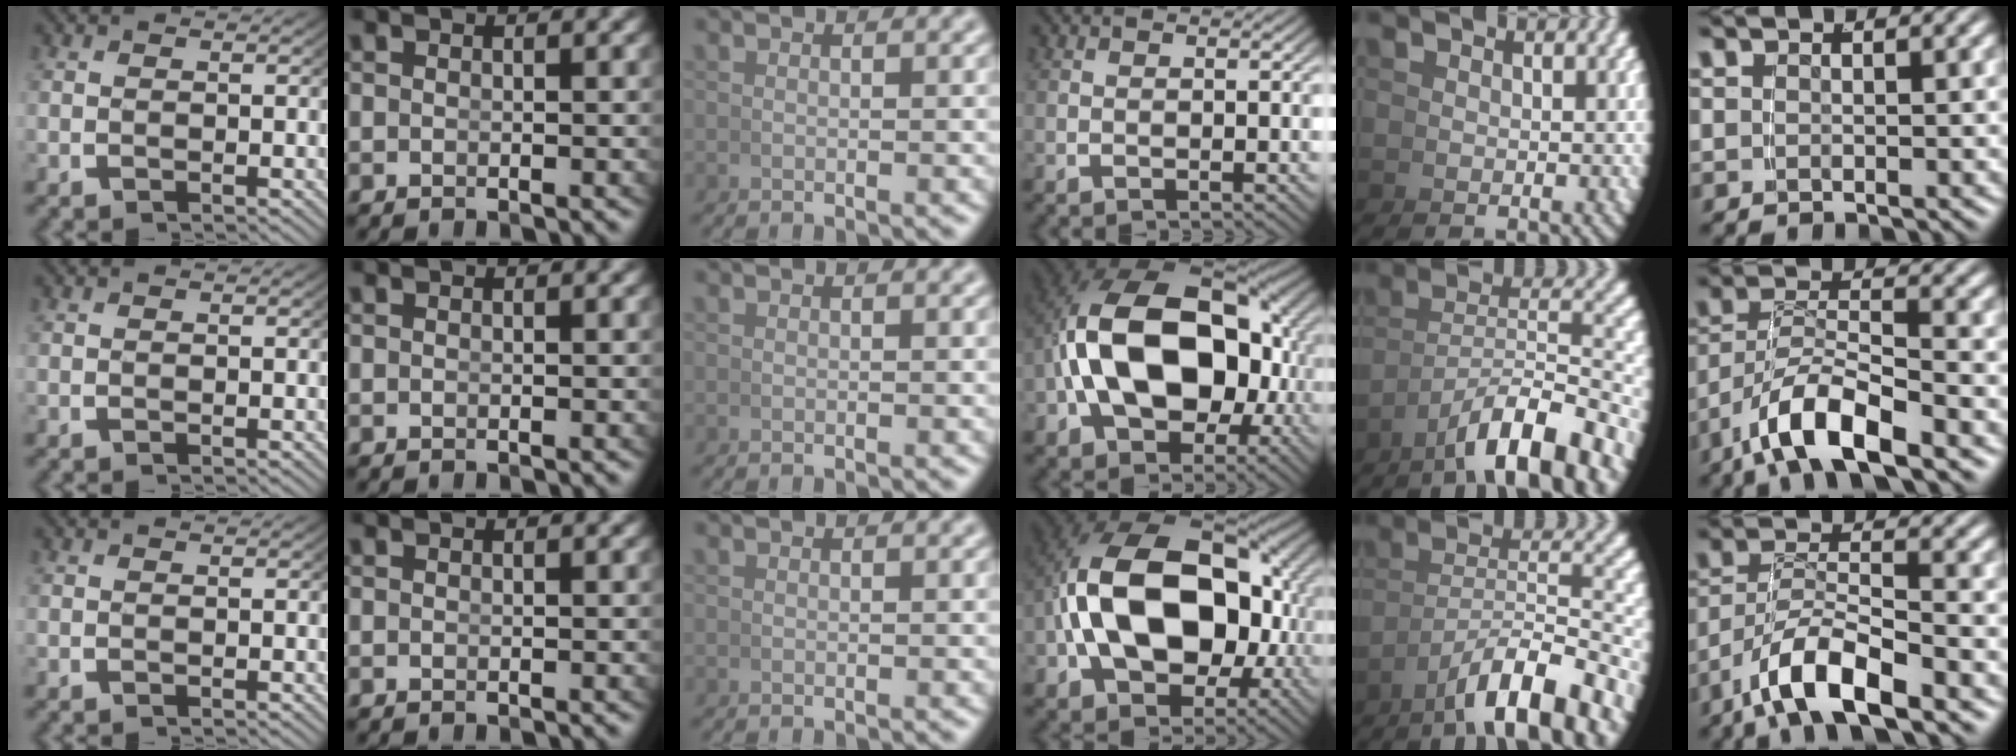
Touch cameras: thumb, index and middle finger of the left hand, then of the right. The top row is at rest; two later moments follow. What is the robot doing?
{"motion": "grasp_and_lifting", "object": "photo album"}